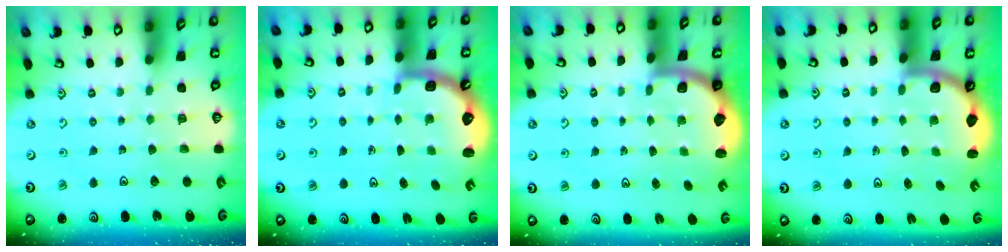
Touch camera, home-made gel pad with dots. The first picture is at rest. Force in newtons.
{"total": 2.9, "press": 2.4, "slide": 1.6}
{"total": 1.9, "press": 1.8, "slide": 0.5}
{"total": 2.6, "press": 2.5, "slide": 0.7}